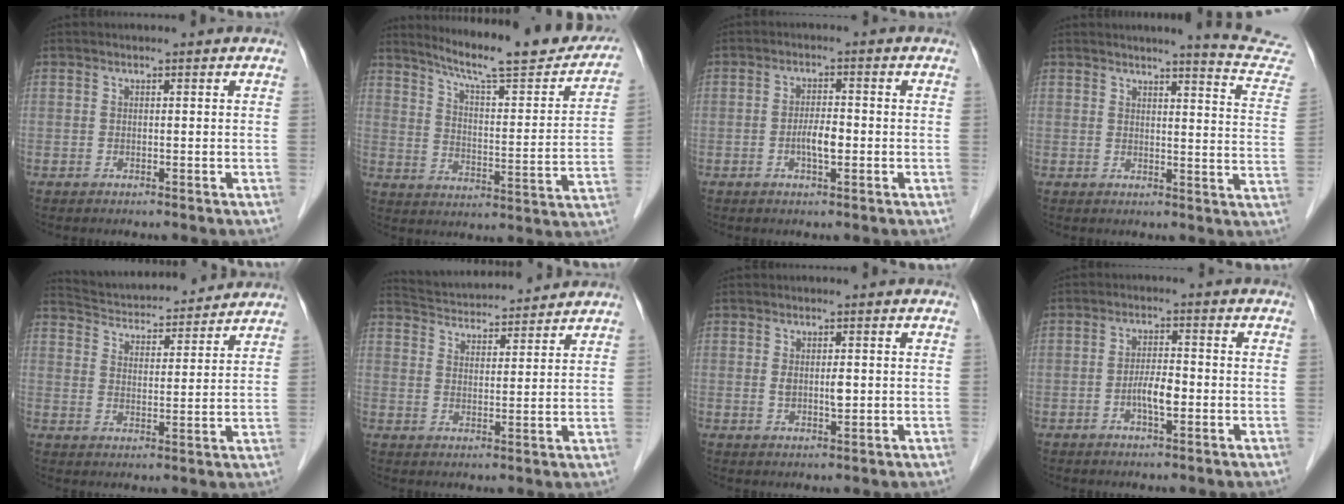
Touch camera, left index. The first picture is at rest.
{"total": 21.4, "force": [18.7, 2.2, 10.2], "torque": [-0.147, -0.040, 0.249]}
{"total": 3.3, "force": [-0.9, 0.9, 3.1], "torque": [-0.059, 0.002, -0.015]}
{"total": 11.1, "force": [10.8, -1.1, 2.4], "torque": [-0.020, -0.085, 0.099]}
{"total": 15.5, "force": [14.7, 2.5, 4.0], "torque": [-0.065, 0.021, 0.215]}
{"total": 12.4, "force": [11.9, 1.8, 3.1], "torque": [-0.057, 0.024, 0.181]}
{"total": 2.5, "force": [0.2, 0.8, 2.4], "torque": [-0.041, -0.003, 0.003]}
{"total": 3.8, "force": [-1.2, 0.9, 3.5], "torque": [-0.066, 0.002, -0.022]}